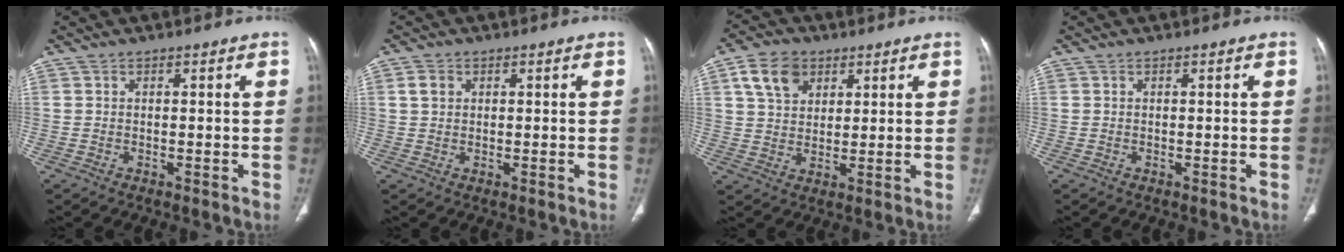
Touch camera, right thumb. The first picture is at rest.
{"total": 2.4, "force": [0.8, 1.9, 1.2], "torque": [-0.016, 0.002, 0.017]}
{"total": 8.5, "force": [3.9, 6.1, 4.4], "torque": [-0.058, -0.008, 0.073]}
{"total": 0.0}